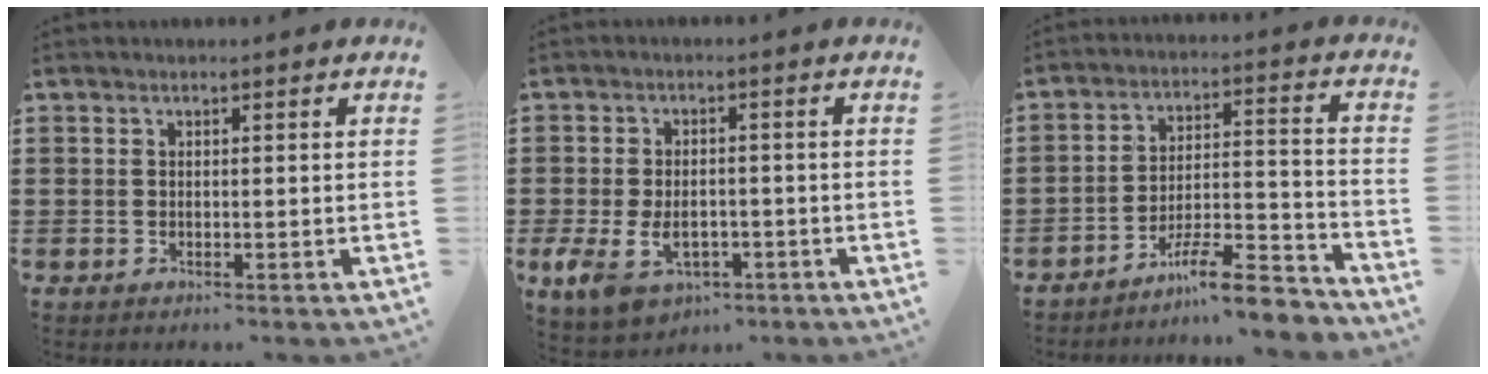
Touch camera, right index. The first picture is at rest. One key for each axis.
{"total": 5.9, "fx": -2.1, "fy": 3.8, "fz": 4.0, "tx": -0.089, "ty": -0.002, "tz": -0.044}
{"total": 9.2, "fx": -8.0, "fy": 1.3, "fz": 4.4, "tx": -0.060, "ty": 0.025, "tz": -0.148}